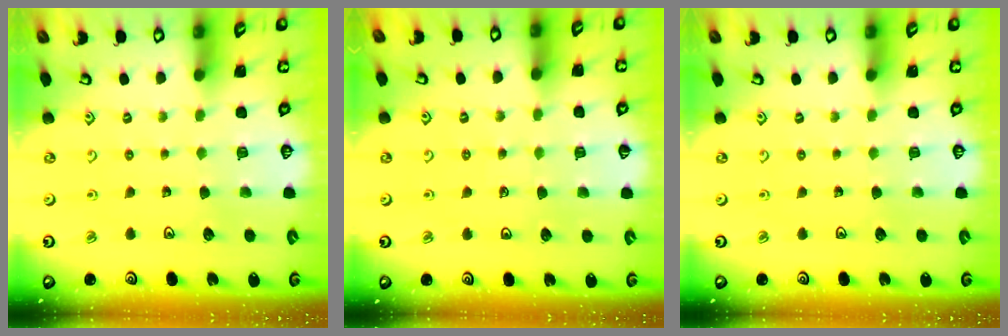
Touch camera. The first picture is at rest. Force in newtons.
{"total": 2.1, "press": 2.0, "slide": 0.3}
{"total": 0.0}